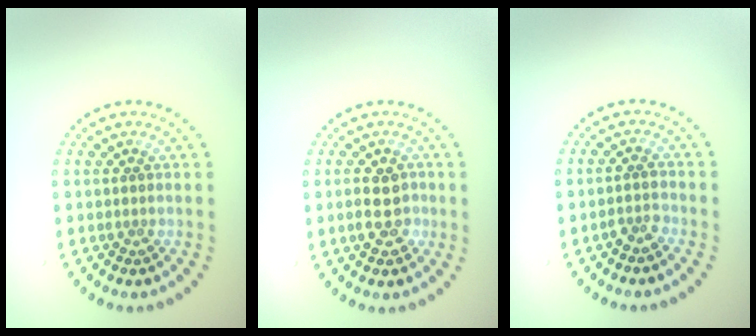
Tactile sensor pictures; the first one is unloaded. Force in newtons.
{"total": 3.1, "press": 3.1, "slide": 0.4}
{"total": 1.3, "press": 1.2, "slide": 0.6}